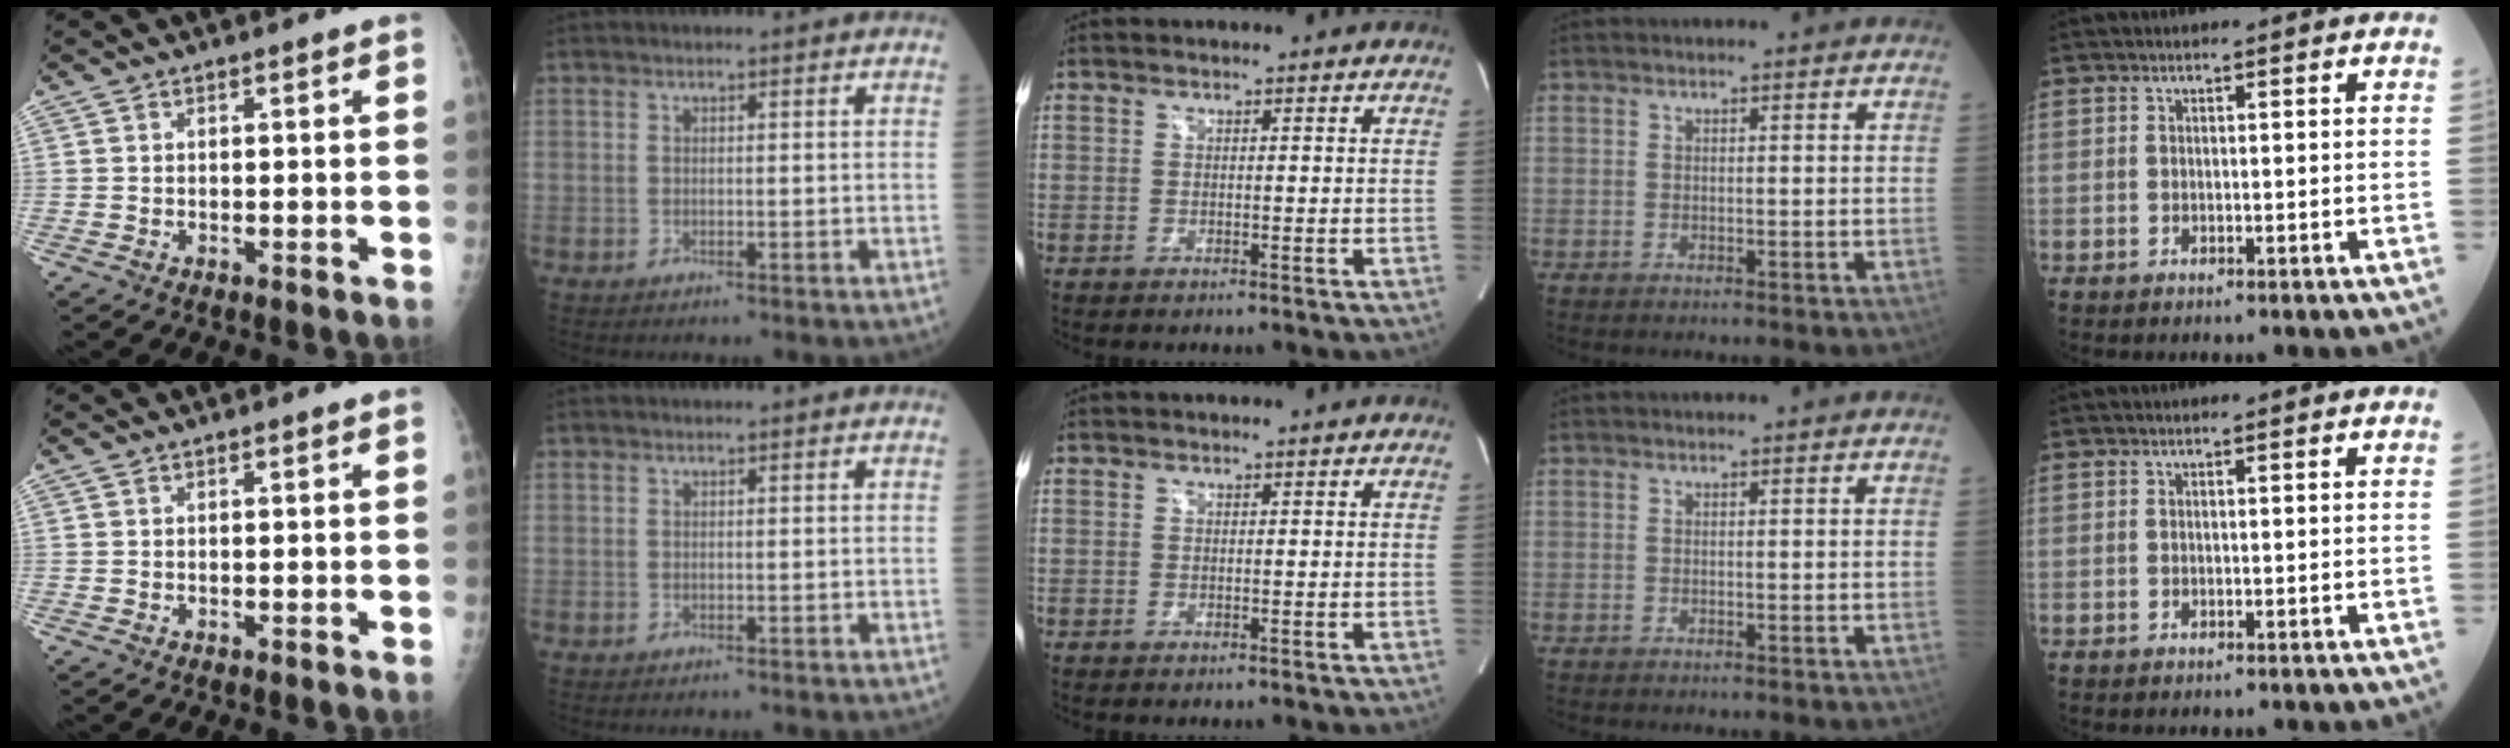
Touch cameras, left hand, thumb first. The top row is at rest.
{}